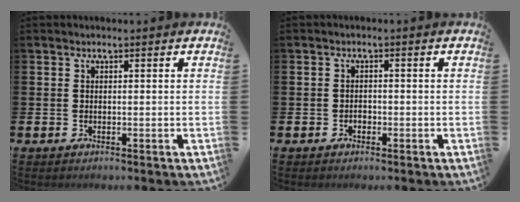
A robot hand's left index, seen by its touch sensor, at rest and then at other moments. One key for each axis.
{"total": 1.1, "fx": -0.5, "fy": 0.8, "fz": 0.4, "tx": -0.002, "ty": -0.001, "tz": -0.013}